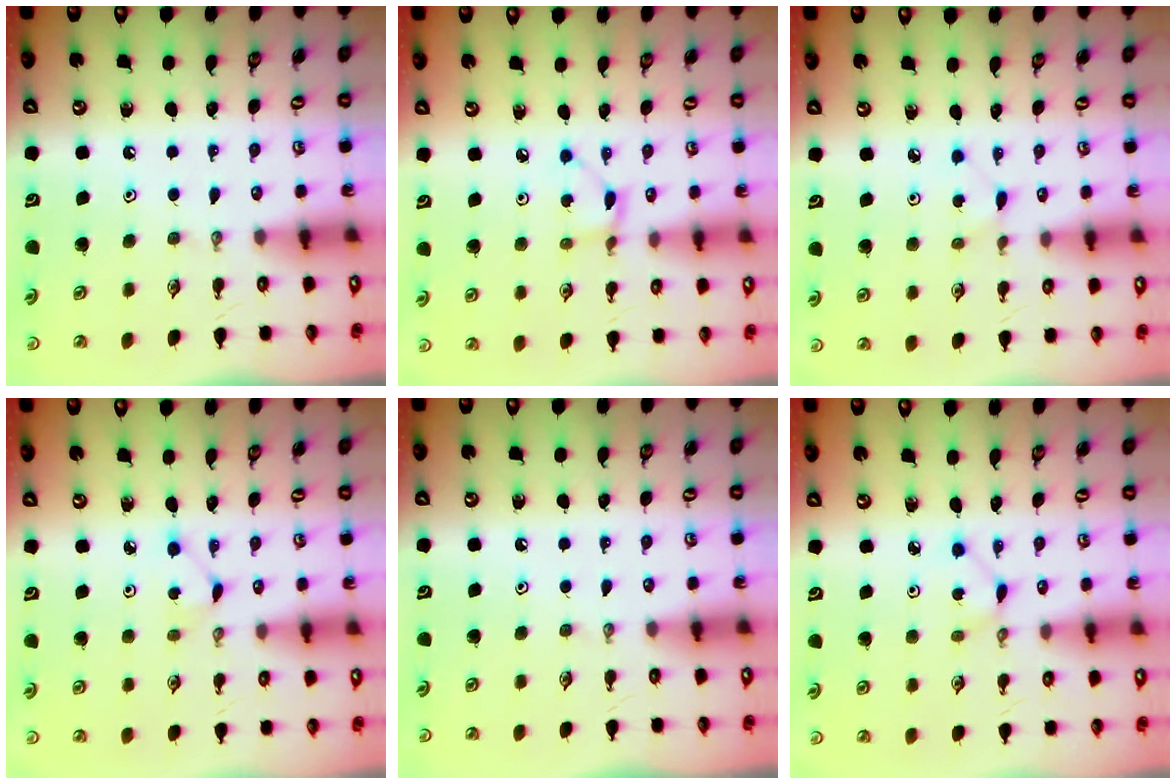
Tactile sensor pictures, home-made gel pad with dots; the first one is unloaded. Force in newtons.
{"total": 2.9, "press": 2.9, "slide": 0.2}
{"total": 1.9, "press": 1.9, "slide": 0.3}
{"total": 3.4, "press": 3.3, "slide": 0.4}
{"total": 0.0}
{"total": 1.5, "press": 1.5, "slide": 0.2}